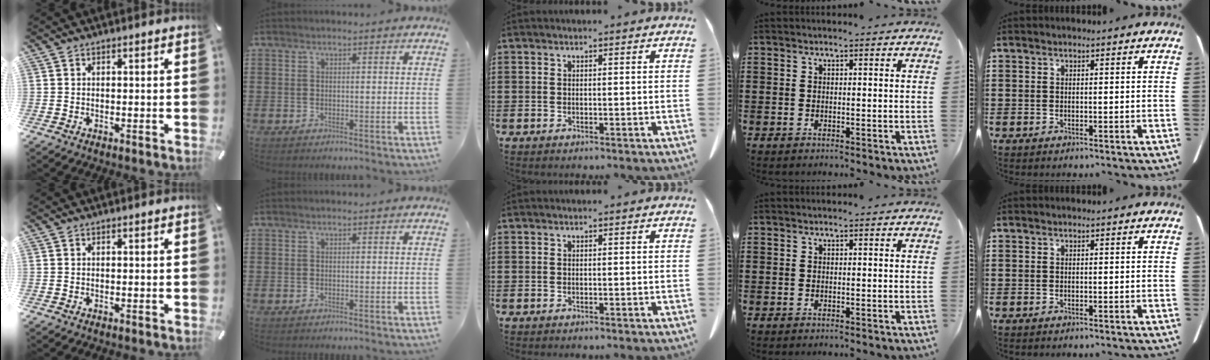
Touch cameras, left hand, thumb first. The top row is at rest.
{}